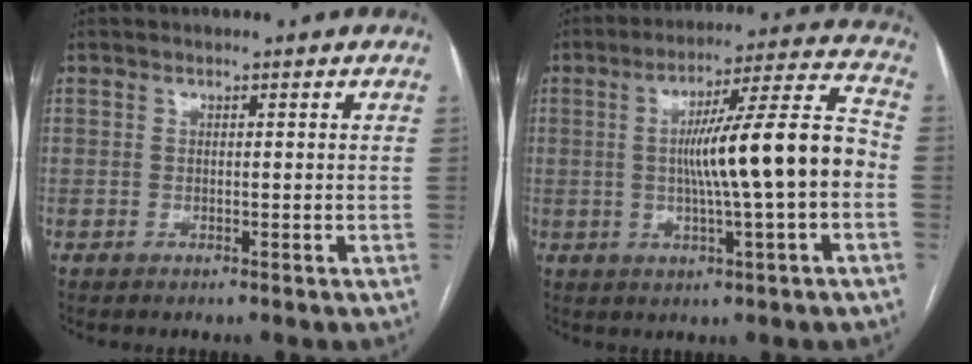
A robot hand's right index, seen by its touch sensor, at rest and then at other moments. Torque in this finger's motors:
{"motor_torque": [1.22, 0.26, 0.50, 0.13]}